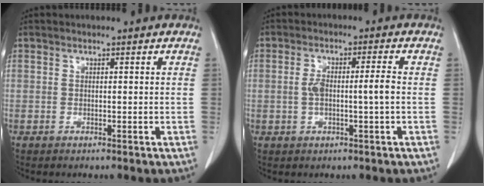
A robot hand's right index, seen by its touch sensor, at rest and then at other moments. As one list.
[{"total": 4.9, "force": [-0.4, 0.5, 4.8], "torque": [-0.097, 0.013, -0.002]}]